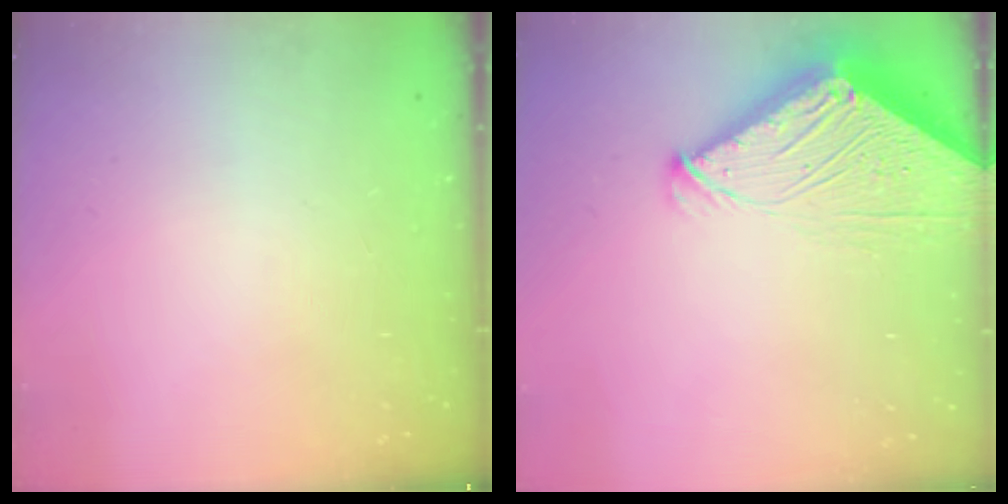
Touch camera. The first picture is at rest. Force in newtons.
{"total": 7.1, "press": 7.1, "slide": 0.8}